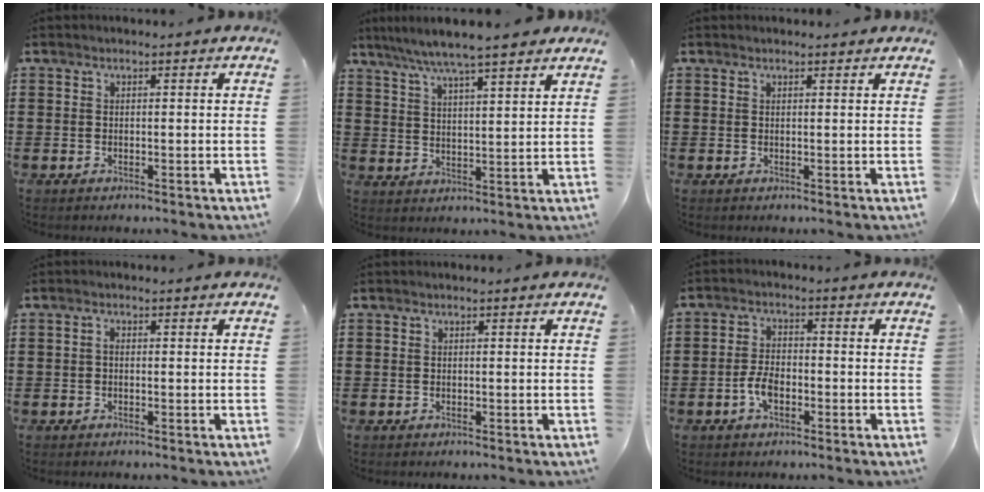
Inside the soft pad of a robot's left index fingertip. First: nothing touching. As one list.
[{"total": 6.1, "force": [5.3, 0.2, 3.0], "torque": [-0.078, -0.018, 0.090]}, {"total": 0.6, "force": [0.6, 0.1, 0.1], "torque": [-0.004, 0.002, 0.010]}, {"total": 0.8, "force": [-0.4, 0.4, 0.5], "torque": [-0.014, 0.000, -0.008]}, {"total": 0.0}, {"total": 4.1, "force": [-1.6, 2.1, 3.1], "torque": [-0.084, -0.003, -0.038]}]